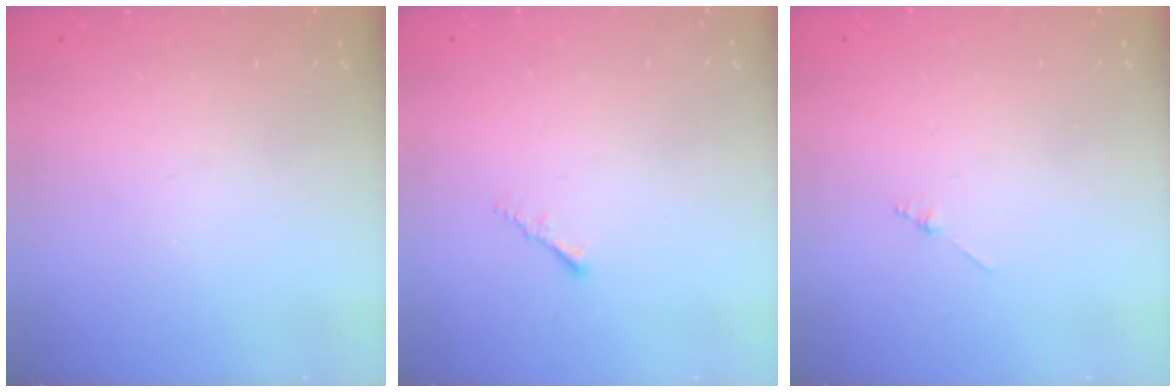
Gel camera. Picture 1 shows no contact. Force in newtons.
{"total": 1.0, "press": 1.0, "slide": 0.4}
{"total": 0.8, "press": 0.8, "slide": 0.2}